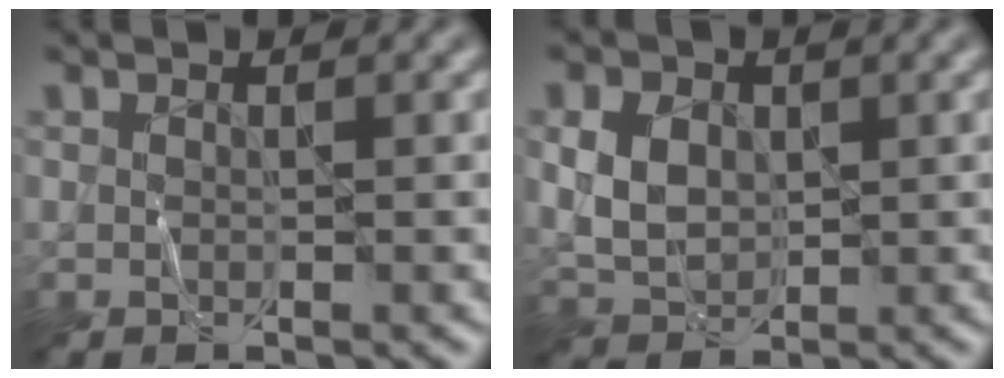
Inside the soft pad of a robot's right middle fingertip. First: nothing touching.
{"total": 4.2, "force": [0.7, 3.2, 2.6], "torque": [-0.058, 0.001, 0.011]}